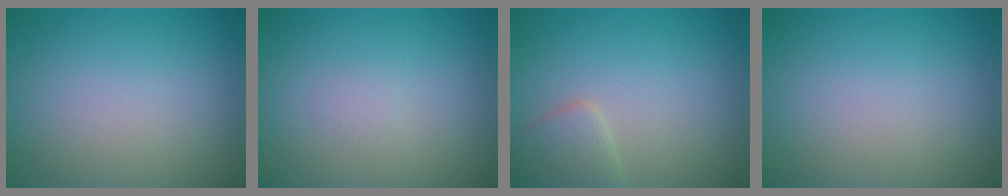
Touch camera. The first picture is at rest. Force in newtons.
{"total": 0.5, "press": 0.5, "slide": 0.1}
{"total": 2.3, "press": 2.3, "slide": 0.1}
{"total": 0.0}